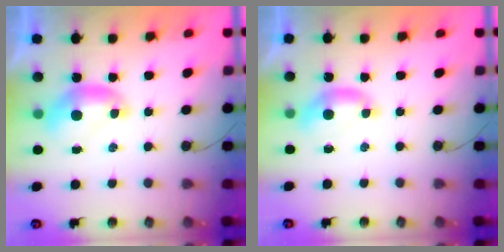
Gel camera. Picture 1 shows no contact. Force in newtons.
{"total": 0.9, "press": 0.7, "slide": 0.6}